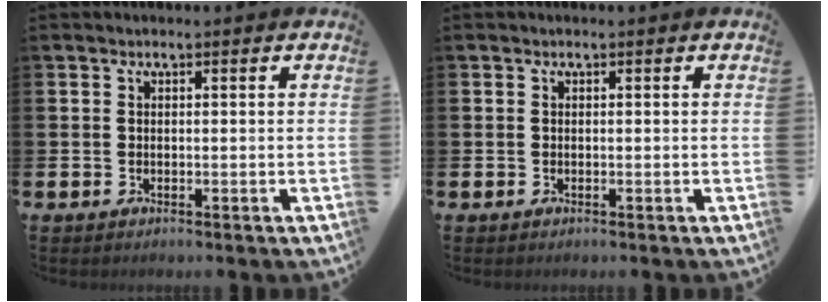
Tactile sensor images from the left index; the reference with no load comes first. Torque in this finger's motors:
{"motor_torque": [0.01, 0.00, 0.00, 0.00]}